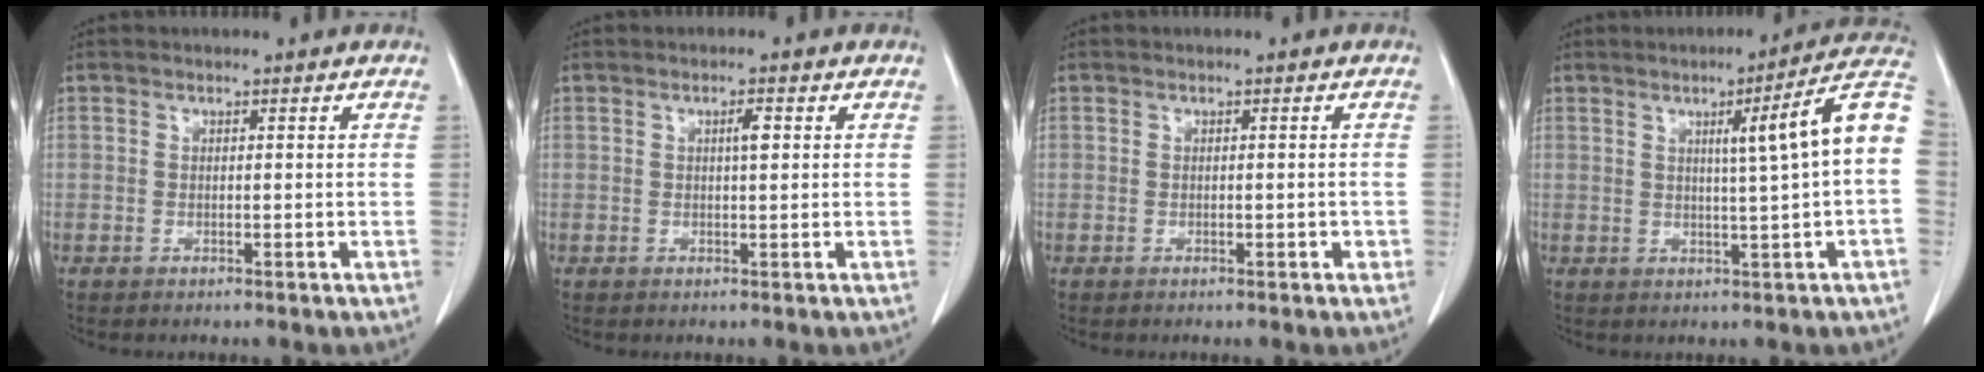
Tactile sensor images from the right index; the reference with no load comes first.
{"total": 1.8, "force": [0.5, 0.3, 1.7], "torque": [-0.028, 0.002, 0.007]}
{"total": 1.1, "force": [-0.3, 0.5, 1.0], "torque": [-0.013, 0.004, -0.001]}
{"total": 10.7, "force": [1.5, -1.2, 10.6], "torque": [-0.139, 0.017, 0.016]}